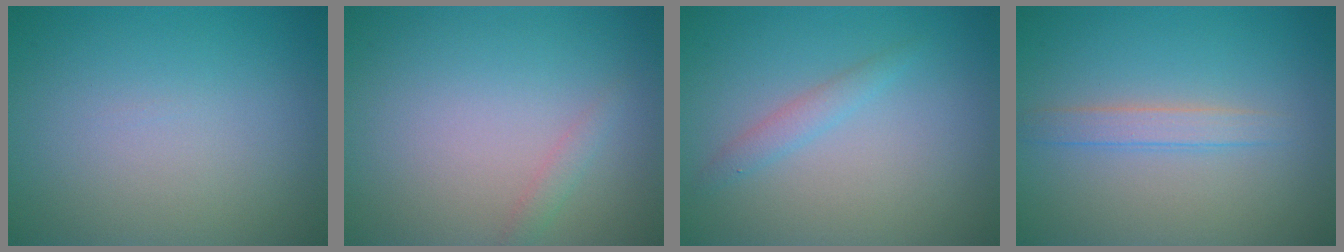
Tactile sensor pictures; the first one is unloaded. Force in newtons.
{"total": 0.9, "press": 0.9, "slide": 0.0}
{"total": 1.4, "press": 1.4, "slide": 0.1}
{"total": 1.8, "press": 1.8, "slide": 0.1}